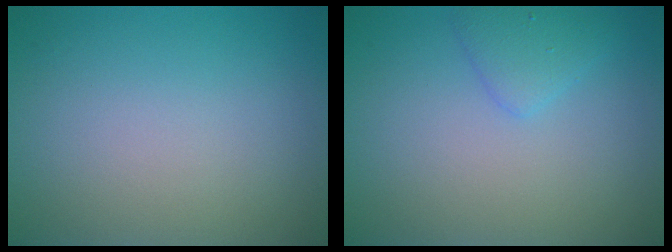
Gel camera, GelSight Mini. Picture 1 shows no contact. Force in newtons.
{"total": 1.8, "press": 1.8, "slide": 0.1}